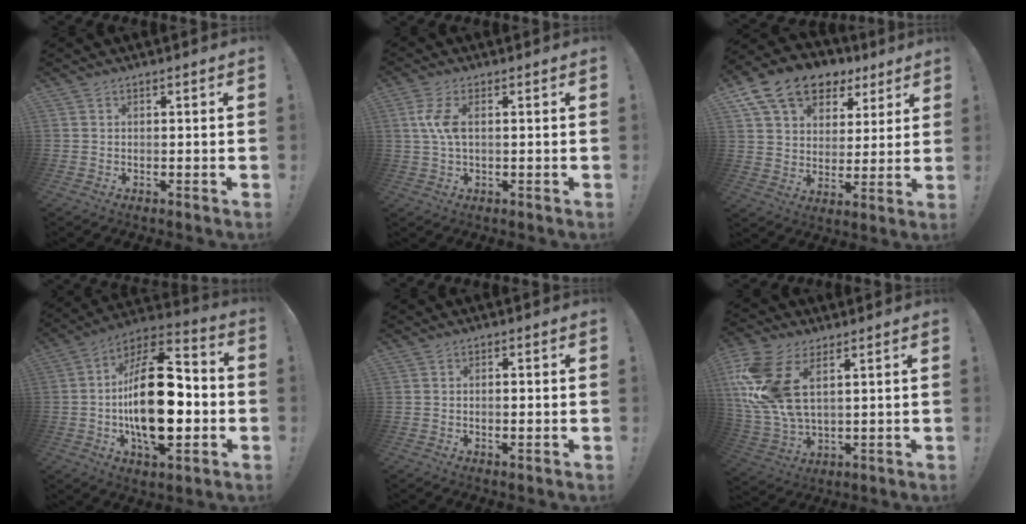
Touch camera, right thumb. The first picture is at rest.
{"total": 5.7, "force": [0.7, 2.3, 5.2], "torque": [-0.117, -0.003, 0.009]}
{"total": 15.7, "force": [9.4, 10.4, 7.1], "torque": [-0.120, -0.050, 0.178]}
{"total": 26.1, "force": [-2.7, 13.1, 22.4], "torque": [-0.397, 0.016, -0.041]}
{"total": 0.9, "force": [-0.2, 0.3, 0.8], "torque": [-0.013, 0.001, -0.003]}
{"total": 17.0, "force": [6.1, 9.1, 12.9], "torque": [-0.265, -0.027, 0.113]}